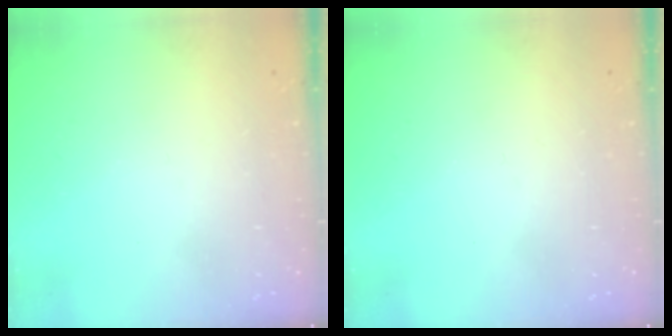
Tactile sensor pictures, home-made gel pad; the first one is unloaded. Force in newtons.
{"total": 0.0}